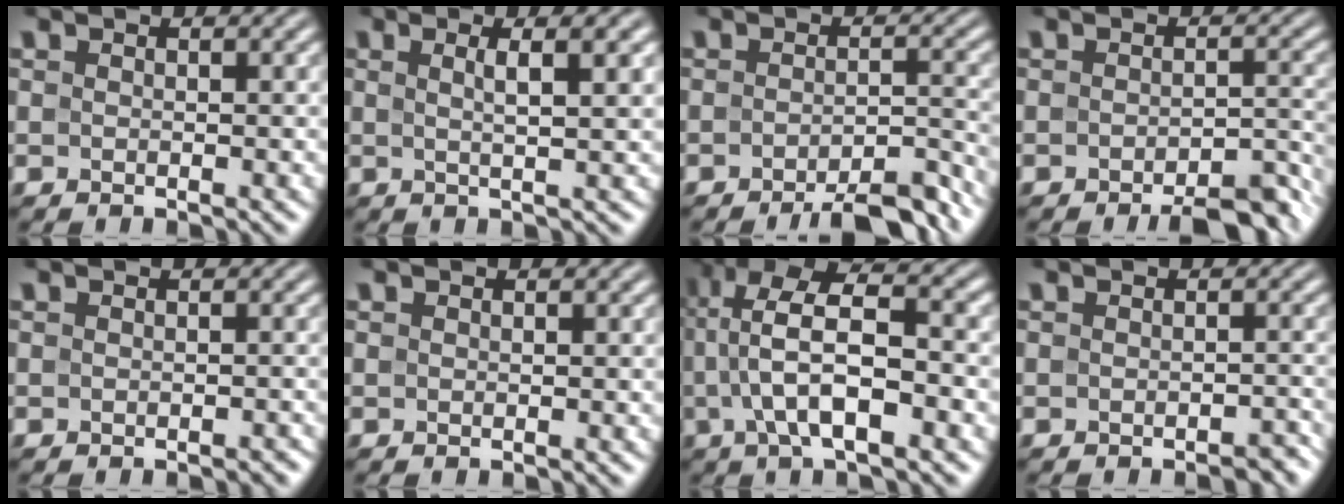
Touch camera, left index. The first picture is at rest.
{"total": 3.6, "force": [1.0, 0.8, 3.3], "torque": [-0.044, 0.006, 0.013]}
{"total": 5.3, "force": [-4.1, 1.2, 3.2], "torque": [-0.039, 0.007, -0.055]}
{"total": 4.5, "force": [-3.5, 1.3, 2.6], "torque": [-0.030, 0.005, -0.042]}
{"total": 0.7, "force": [-0.6, 0.2, 0.4], "torque": [-0.006, 0.000, -0.005]}
{"total": 0.0}
{"total": 8.7, "force": [-1.0, 3.5, 7.9], "torque": [-0.155, 0.021, -0.024]}
{"total": 1.5, "force": [-1.2, 0.4, 0.7], "torque": [-0.008, 0.003, -0.012]}